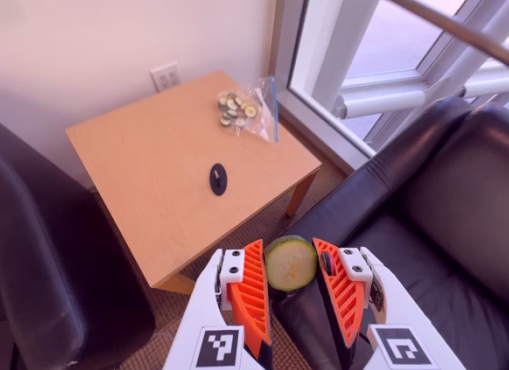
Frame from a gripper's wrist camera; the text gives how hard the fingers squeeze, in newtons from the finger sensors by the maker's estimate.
{"total": 8.8, "left": 8.7, "right": 8.9}